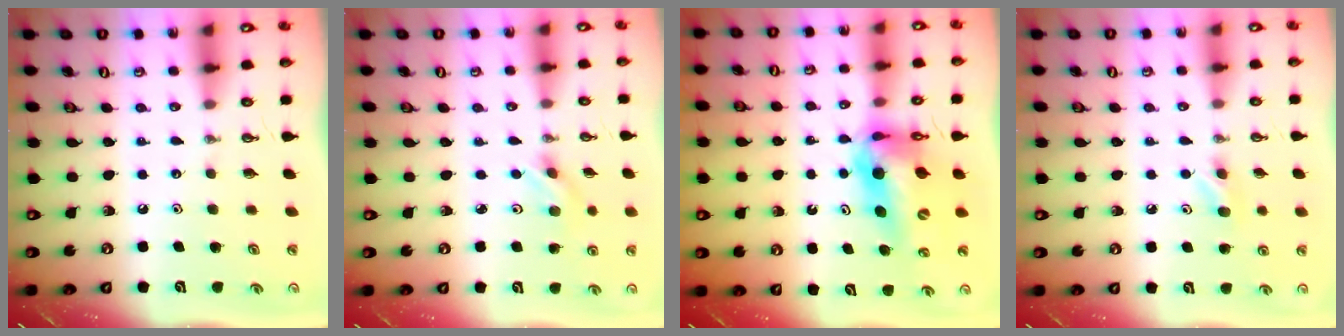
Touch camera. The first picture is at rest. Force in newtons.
{"total": 2.3, "press": 2.1, "slide": 0.8}
{"total": 13.2, "press": 12.8, "slide": 3.4}
{"total": 4.9, "press": 4.8, "slide": 0.7}